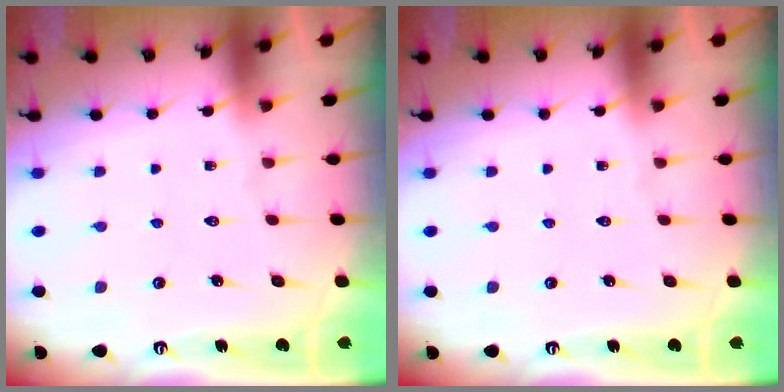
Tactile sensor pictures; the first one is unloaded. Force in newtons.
{"total": 0.0}